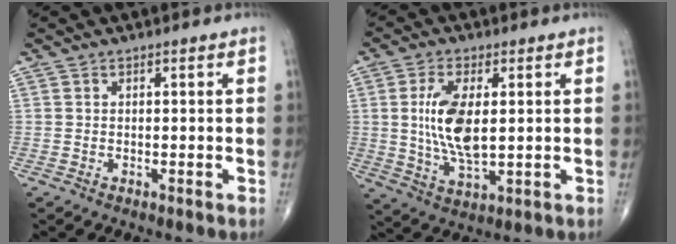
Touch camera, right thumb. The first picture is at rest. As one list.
[{"total": 10.8, "force": [1.2, 4.8, 9.6], "torque": [-0.189, -0.014, 0.029]}]